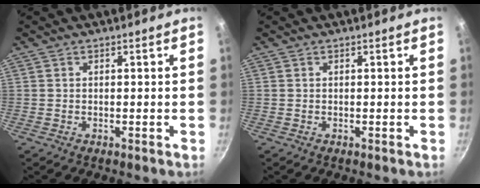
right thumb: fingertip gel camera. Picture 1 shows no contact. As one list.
[{"total": 0.0}]